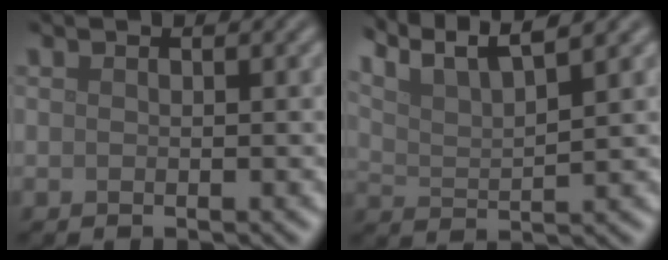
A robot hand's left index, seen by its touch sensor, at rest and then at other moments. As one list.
[{"total": 8.2, "force": [6.6, 1.6, 4.6], "torque": [-0.083, 0.028, 0.086]}]